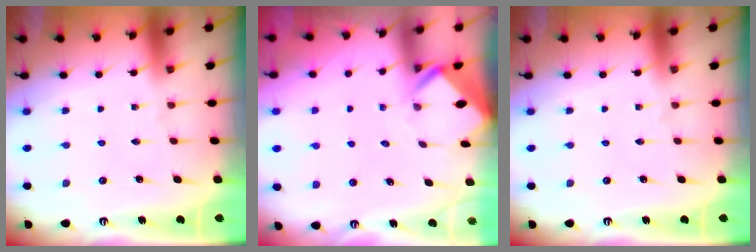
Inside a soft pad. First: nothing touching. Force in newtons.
{"total": 2.9, "press": 2.9, "slide": 0.2}
{"total": 0.0}